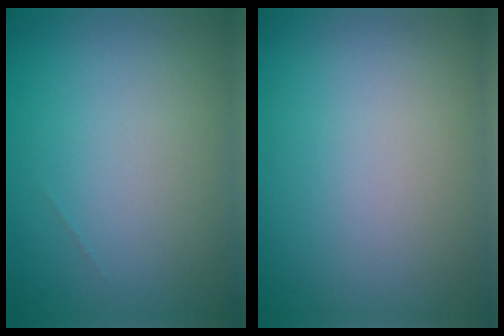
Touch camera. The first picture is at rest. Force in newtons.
{"total": 0.0}